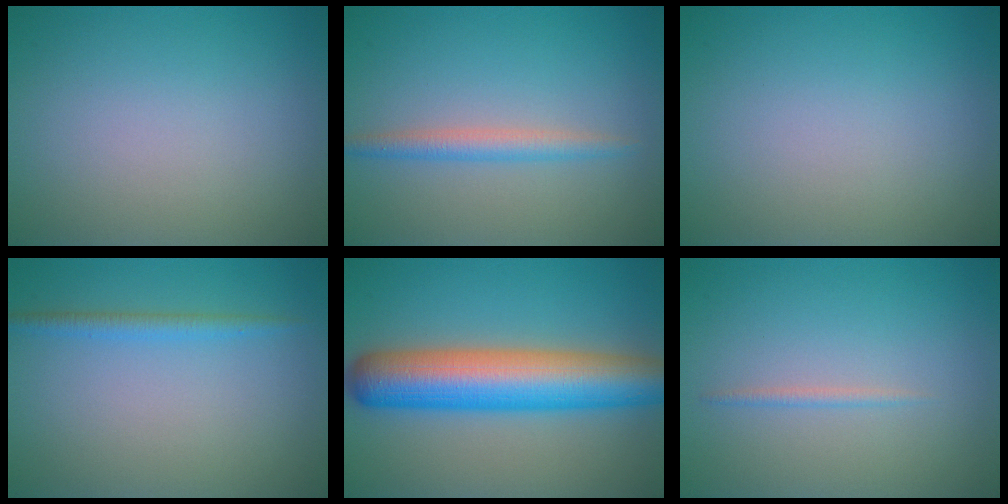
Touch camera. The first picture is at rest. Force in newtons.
{"total": 2.2, "press": 2.2, "slide": 0.0}
{"total": 0.0}
{"total": 1.6, "press": 1.6, "slide": 0.0}
{"total": 10.1, "press": 10.1, "slide": 0.3}
{"total": 0.7, "press": 0.7, "slide": 0.1}